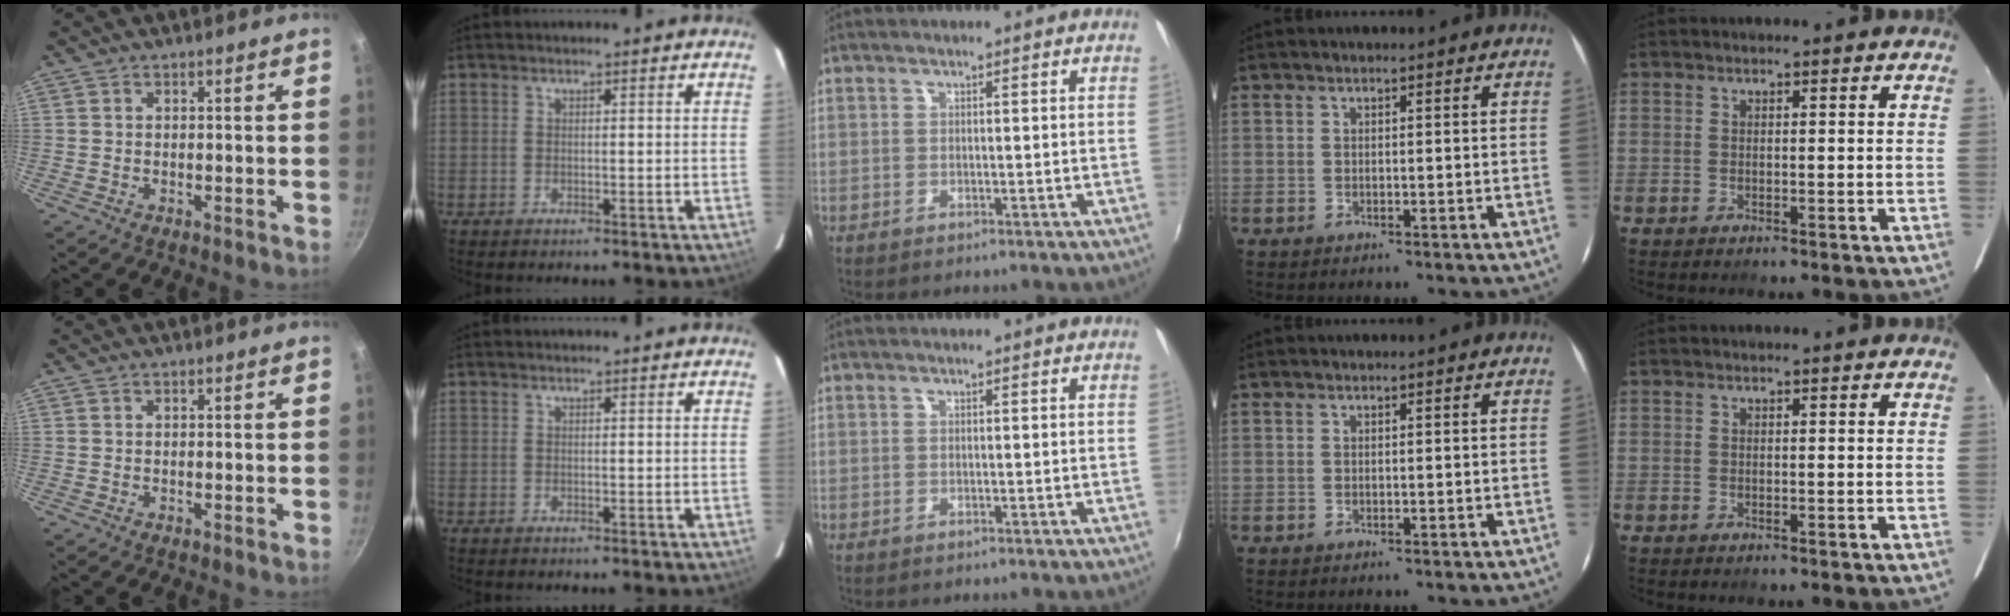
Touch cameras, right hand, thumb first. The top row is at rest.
{}